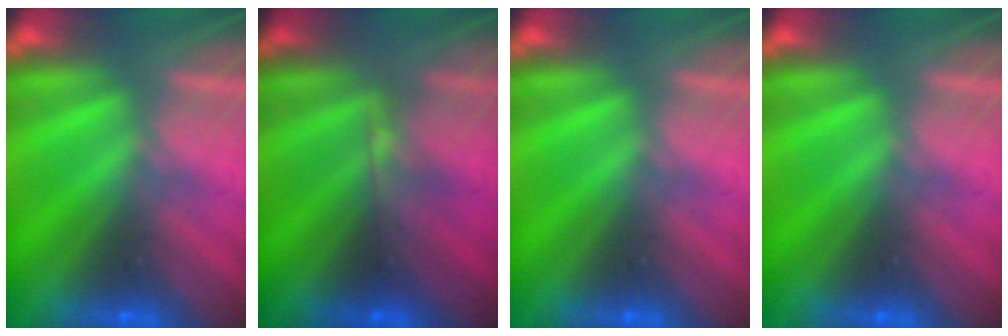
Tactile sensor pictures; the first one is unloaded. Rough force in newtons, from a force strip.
{"total": 2.8}
{"total": 0.0}
{"total": 0.0}